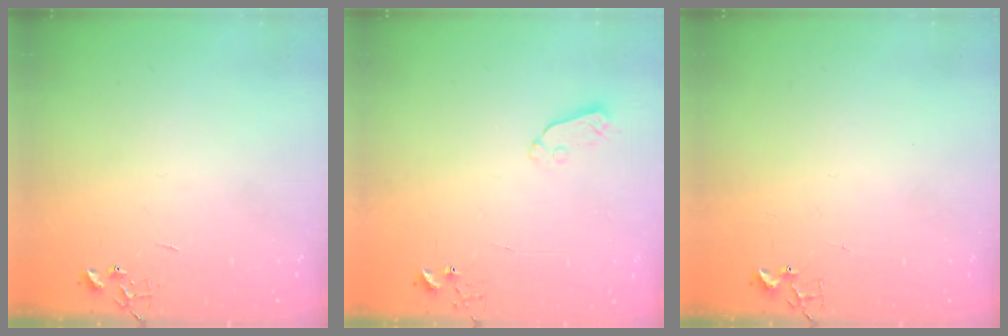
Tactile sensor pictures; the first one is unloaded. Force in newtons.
{"total": 3.8, "press": 3.8, "slide": 0.6}
{"total": 1.9, "press": 1.9, "slide": 0.2}